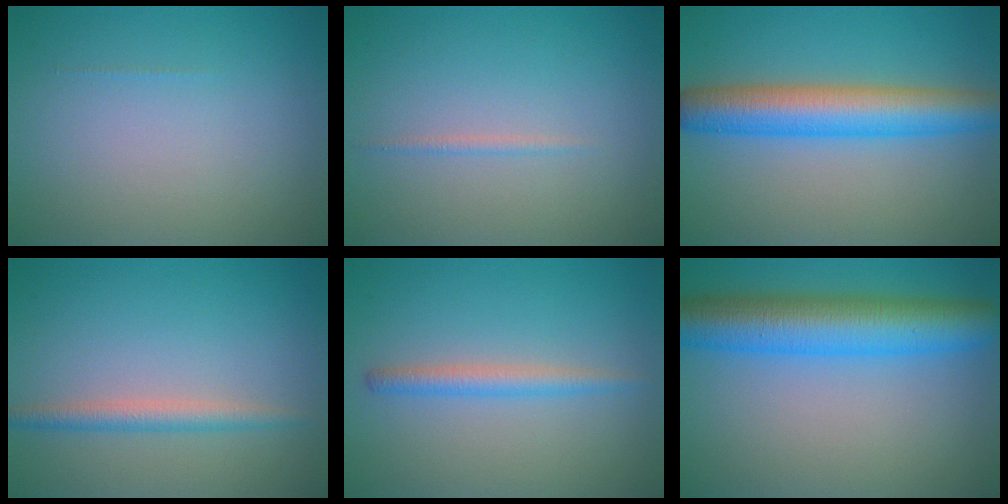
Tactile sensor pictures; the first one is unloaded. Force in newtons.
{"total": 0.7, "press": 0.7, "slide": 0.1}
{"total": 7.1, "press": 7.1, "slide": 0.1}
{"total": 2.2, "press": 2.2, "slide": 0.0}
{"total": 2.1, "press": 2.1, "slide": 0.1}
{"total": 8.7, "press": 8.7, "slide": 0.3}